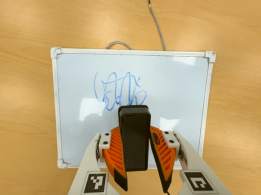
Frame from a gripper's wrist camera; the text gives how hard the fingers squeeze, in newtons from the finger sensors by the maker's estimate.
{"total": 8.7, "left": 7.7, "right": 9.7}